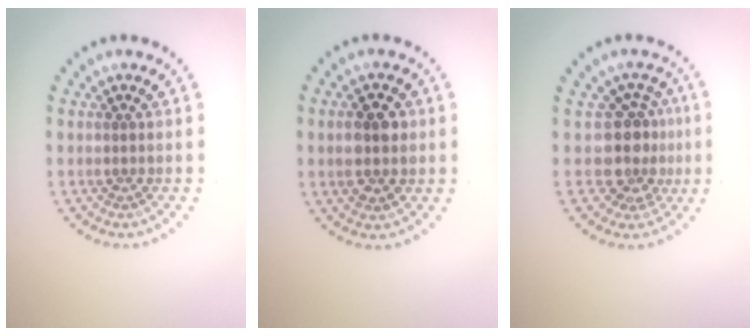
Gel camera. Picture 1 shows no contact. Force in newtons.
{"total": 3.7, "press": 3.7, "slide": 0.3}
{"total": 3.6, "press": 2.8, "slide": 2.3}